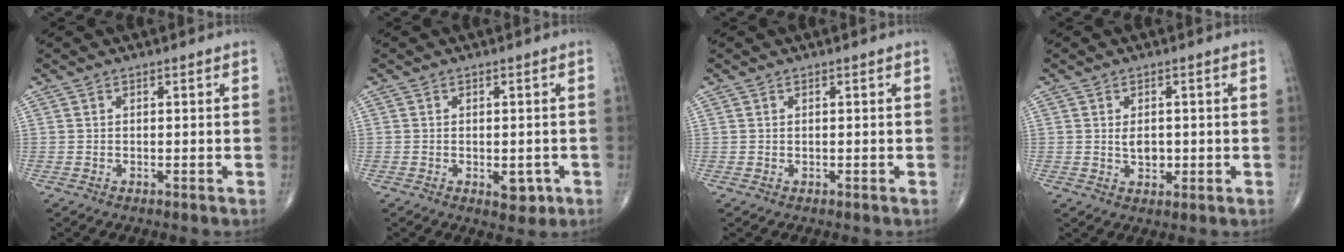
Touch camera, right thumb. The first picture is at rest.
{"total": 3.5, "force": [-1.2, 2.0, 2.6], "torque": [-0.016, -0.001, -0.009]}
{"total": 0.0}
{"total": 3.1, "force": [0.1, 2.0, 2.3], "torque": [-0.028, -0.002, 0.006]}